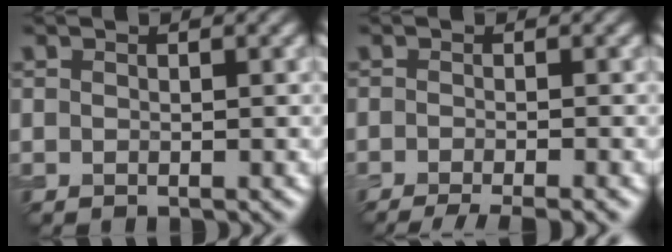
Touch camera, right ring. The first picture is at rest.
{"total": 4.7, "force": [-3.2, 1.1, 3.4], "torque": [-0.036, -0.005, -0.050]}